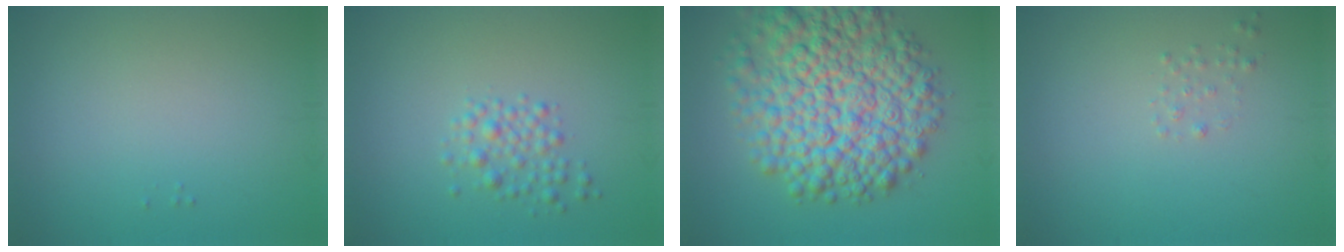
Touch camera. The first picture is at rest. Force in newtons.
{"total": 2.0, "press": 2.0, "slide": 0.0}
{"total": 12.0, "press": 12.0, "slide": 0.3}
{"total": 0.6, "press": 0.6, "slide": 0.1}